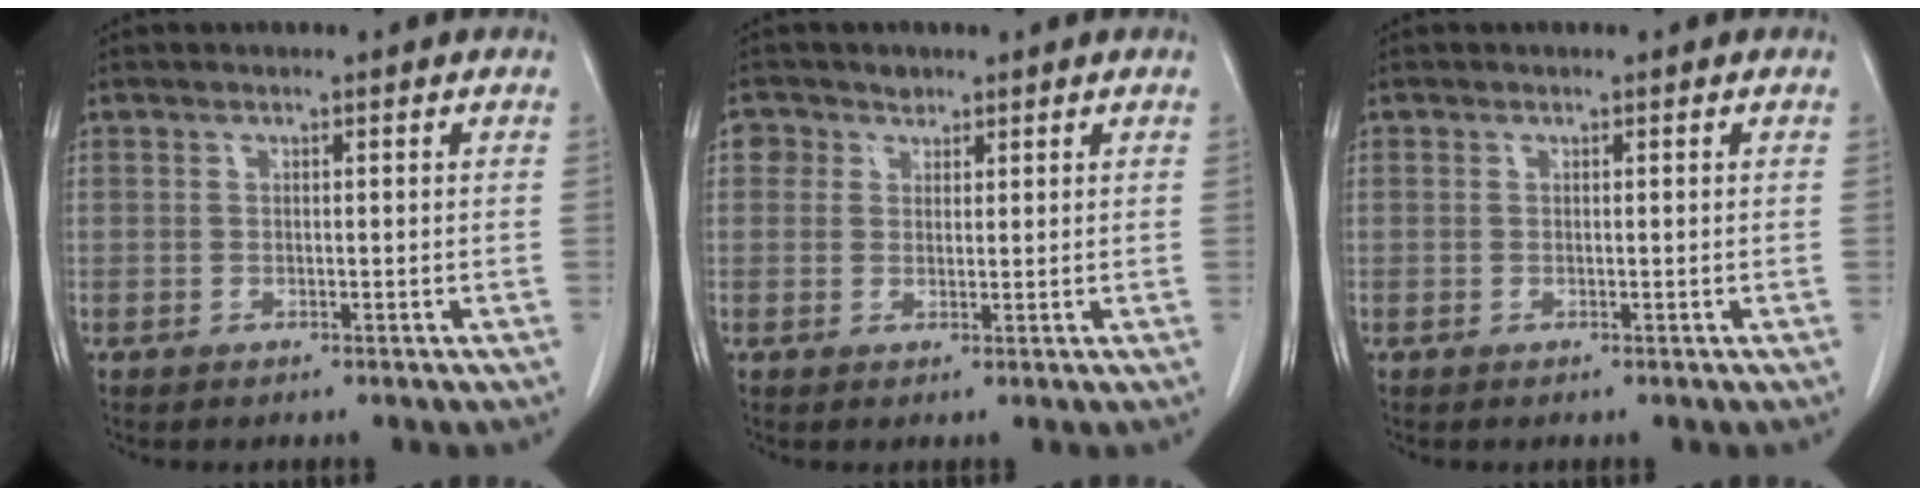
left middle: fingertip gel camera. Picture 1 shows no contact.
{"total": 2.6, "force": [1.4, 2.2, 0.0], "torque": [0.008, 0.007, 0.018]}
{"total": 0.0}